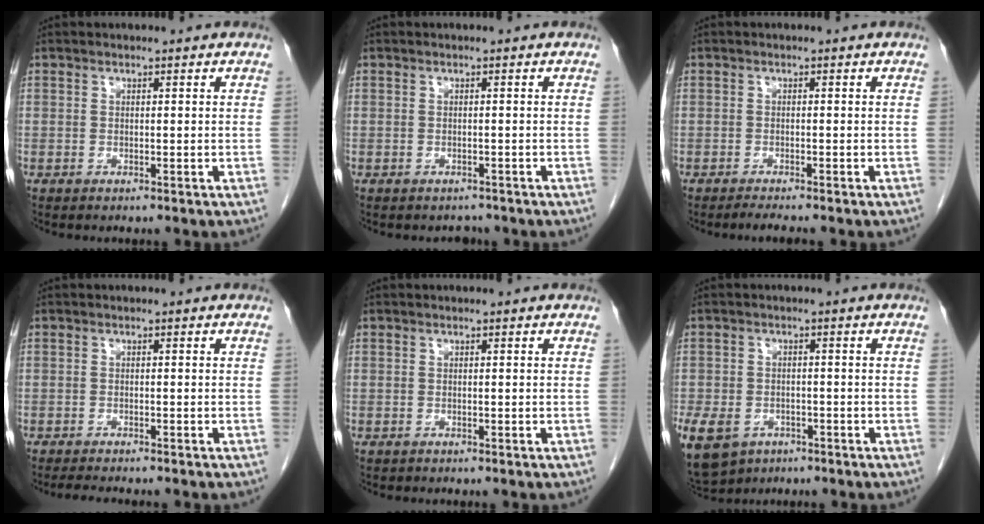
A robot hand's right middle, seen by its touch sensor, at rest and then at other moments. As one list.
[{"total": 1.5, "force": [-1.3, 0.7, -0.1], "torque": [-0.005, -0.003, -0.018]}, {"total": 2.0, "force": [-1.7, -0.3, 0.9], "torque": [-0.021, -0.008, -0.027]}, {"total": 4.8, "force": [-4.2, 0.7, 2.2], "torque": [-0.030, -0.009, -0.056]}, {"total": 0.0}, {"total": 18.2, "force": [-8.8, 13.9, 7.8], "torque": [-0.260, -0.019, -0.124]}]